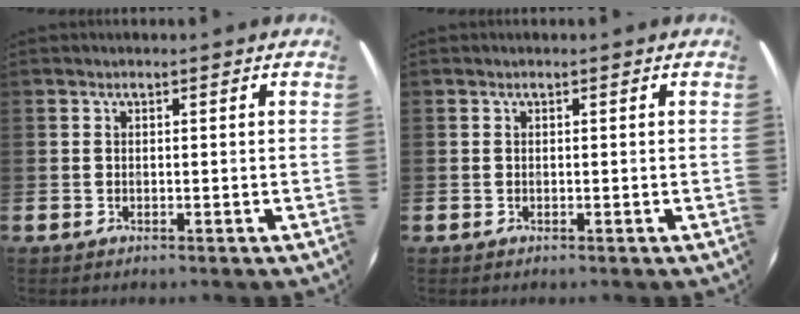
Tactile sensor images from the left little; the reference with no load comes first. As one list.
[{"total": 0.0}]